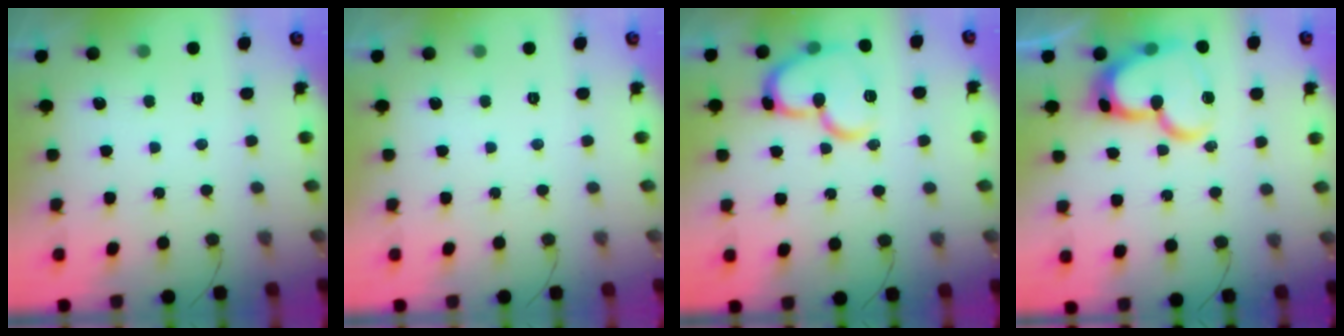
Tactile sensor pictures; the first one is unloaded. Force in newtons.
{"total": 0.0}
{"total": 15.6, "press": 15.6, "slide": 1.5}
{"total": 18.5, "press": 18.4, "slide": 2.1}